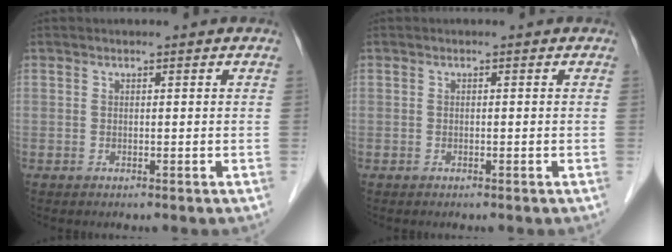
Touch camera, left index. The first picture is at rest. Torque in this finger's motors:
{"motor_torque": [-0.14, -0.07, 0.05, 0.01]}